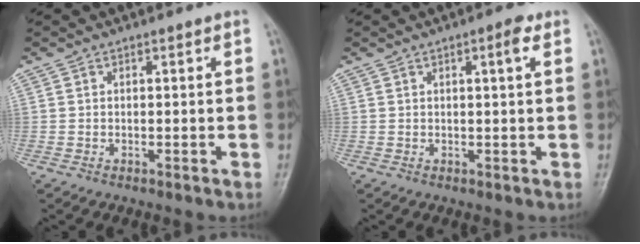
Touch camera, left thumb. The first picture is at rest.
{"total": 3.7, "force": [1.6, 0.6, 3.2], "torque": [-0.047, -0.001, 0.021]}